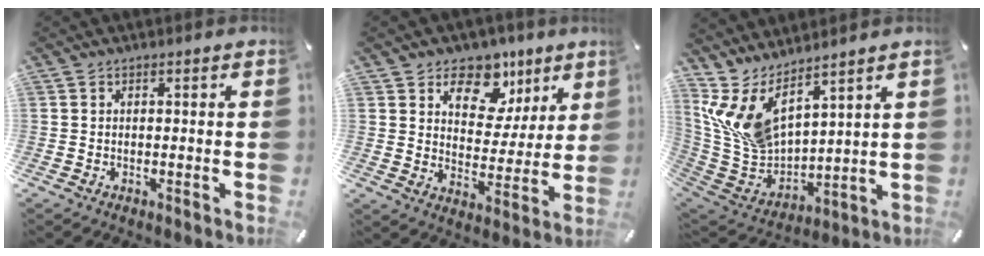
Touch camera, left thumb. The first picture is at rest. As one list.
[{"total": 10.9, "force": [5.9, 8.0, 4.5], "torque": [-0.059, -0.045, 0.104]}, {"total": 12.2, "force": [6.6, 6.9, 7.7], "torque": [-0.197, -0.058, 0.126]}]